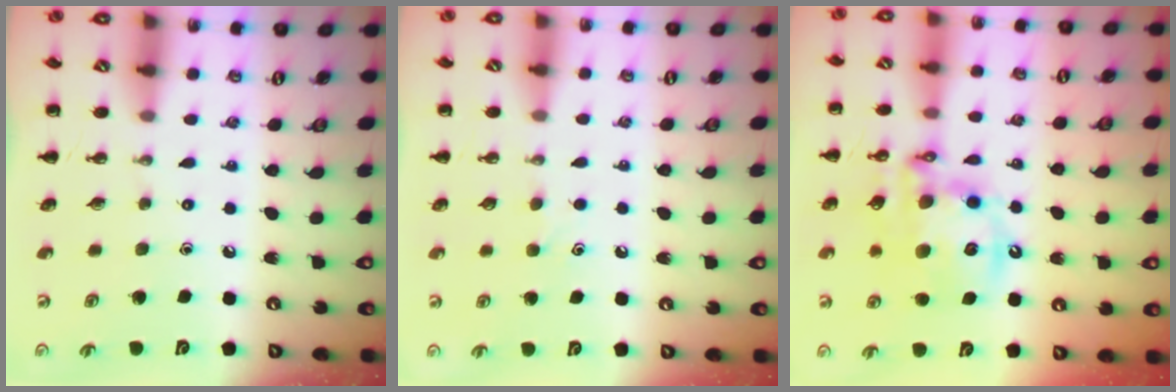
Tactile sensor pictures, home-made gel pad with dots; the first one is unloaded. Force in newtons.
{"total": 3.7, "press": 3.5, "slide": 1.1}
{"total": 15.1, "press": 14.7, "slide": 3.7}